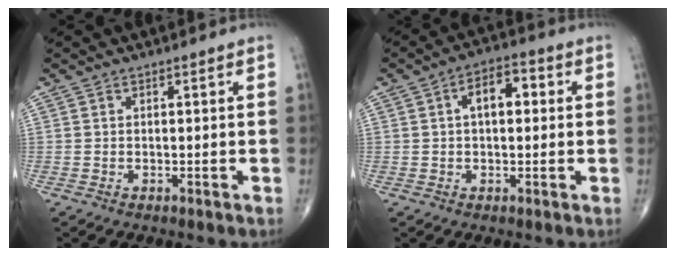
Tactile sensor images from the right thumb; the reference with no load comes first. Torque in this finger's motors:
{"motor_torque": [0.13, 1.50, 0.71, 0.02, 0.02]}